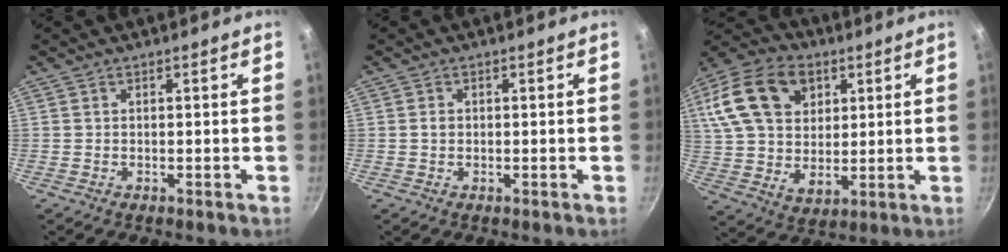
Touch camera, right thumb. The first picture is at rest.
{"total": 1.1, "force": [0.0, 0.9, 0.6], "torque": [-0.007, 0.004, -0.001]}
{"total": 22.7, "force": [7.8, 16.2, 13.9], "torque": [-0.248, 0.004, 0.135]}